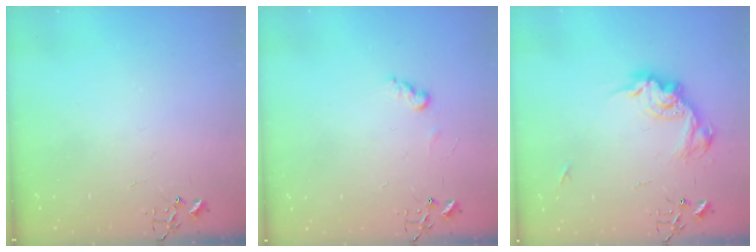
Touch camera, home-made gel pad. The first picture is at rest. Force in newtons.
{"total": 5.3, "press": 5.3, "slide": 0.1}
{"total": 15.3, "press": 15.3, "slide": 1.0}